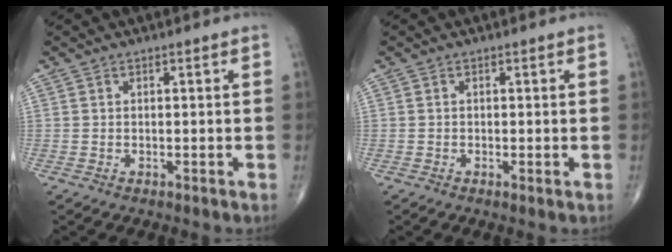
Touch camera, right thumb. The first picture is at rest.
{"total": 0.7, "force": [-0.1, 0.1, 0.7], "torque": [-0.016, -0.004, -0.005]}